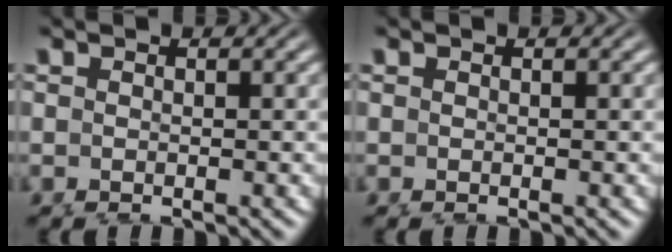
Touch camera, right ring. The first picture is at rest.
{"total": 0.0}